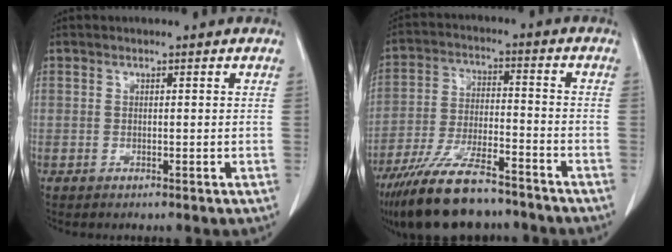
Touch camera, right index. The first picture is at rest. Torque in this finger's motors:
{"motor_torque": [1.38, -0.76, 0.45, 0.21]}